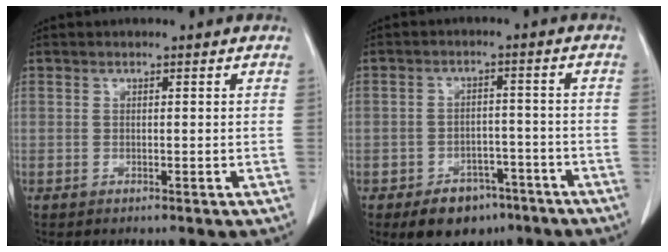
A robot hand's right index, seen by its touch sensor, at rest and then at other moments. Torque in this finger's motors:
{"motor_torque": [-0.78, -0.18, -0.29, -0.16]}